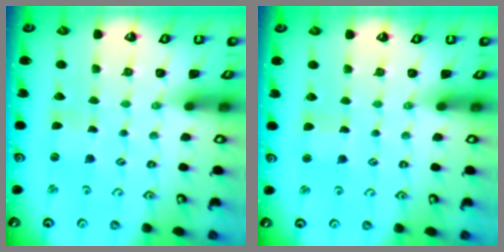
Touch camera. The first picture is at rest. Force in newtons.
{"total": 1.6, "press": 1.6, "slide": 0.3}